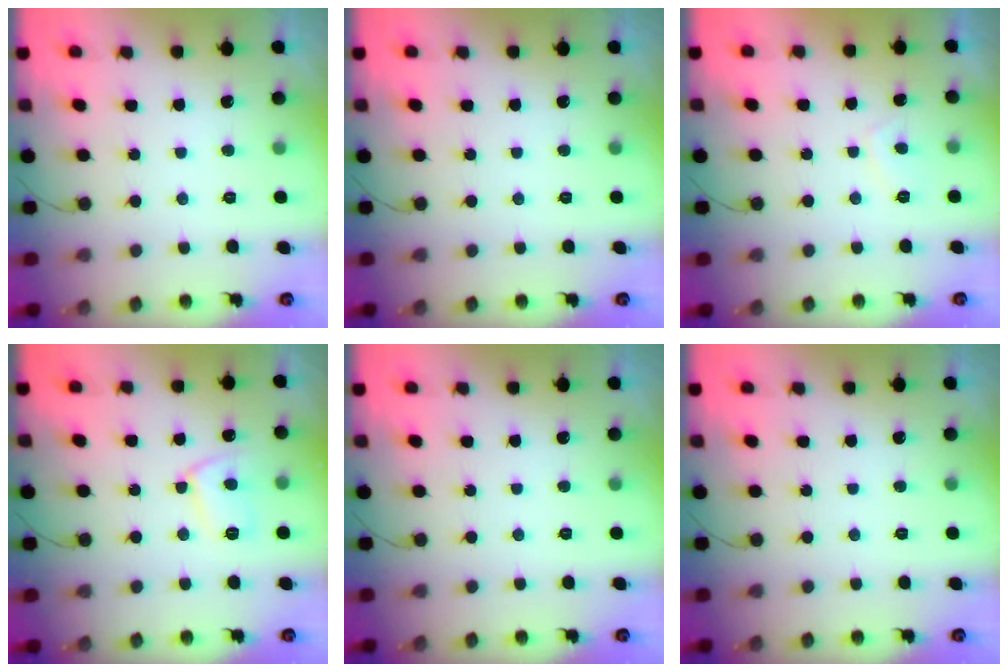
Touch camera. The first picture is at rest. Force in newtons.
{"total": 0.0}
{"total": 1.5, "press": 1.3, "slide": 0.7}
{"total": 8.5, "press": 8.4, "slide": 0.7}
{"total": 0.0}
{"total": 0.0}